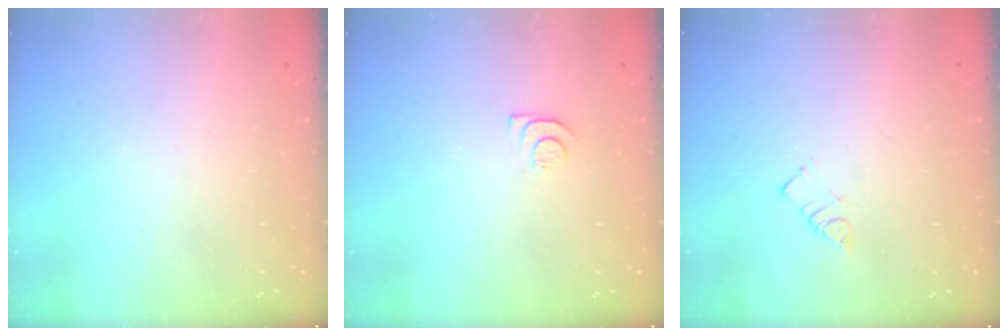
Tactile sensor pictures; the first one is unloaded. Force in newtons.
{"total": 7.4, "press": 7.4, "slide": 0.5}
{"total": 2.5, "press": 2.5, "slide": 0.1}